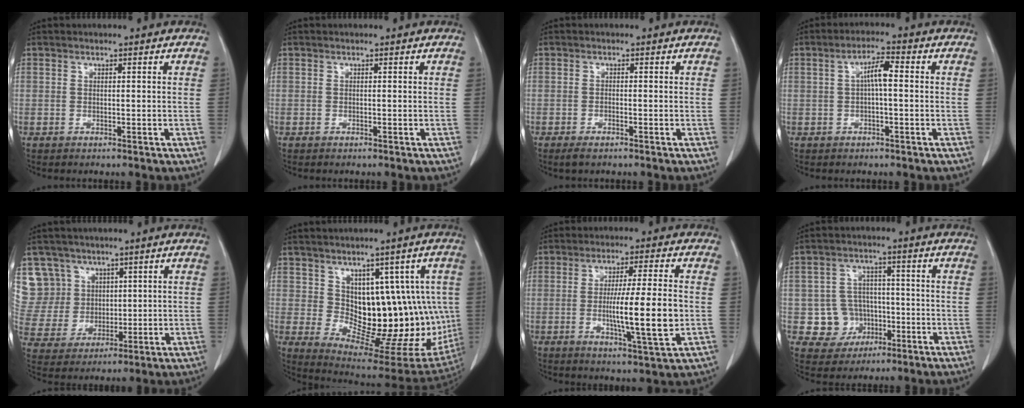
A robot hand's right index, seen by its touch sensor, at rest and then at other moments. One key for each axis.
{"total": 0.0}
{"total": 1.7, "fx": -1.2, "fy": 0.5, "fz": 1.2, "tx": -0.023, "ty": -0.003, "tz": -0.018}
{"total": 4.0, "fx": 0.4, "fy": 0.7, "fz": 3.9, "tx": -0.071, "ty": 0.012, "tz": 0.005}
{"total": 9.2, "fx": 5.0, "fy": 7.7, "fz": -0.2, "tx": -0.004, "ty": 0.028, "tz": 0.113}
{"total": 16.1, "fx": 1.8, "fy": 8.9, "fz": 13.3, "tx": -0.156, "ty": 0.010, "tz": 0.053}
{"total": 10.9, "fx": -1.4, "fy": 0.2, "fz": 10.8, "tx": -0.176, "ty": -0.014, "tz": -0.025}
{"total": 7.0, "fx": -1.6, "fy": 6.8, "fz": 1.0, "tx": -0.011, "ty": 0.014, "tz": -0.017}